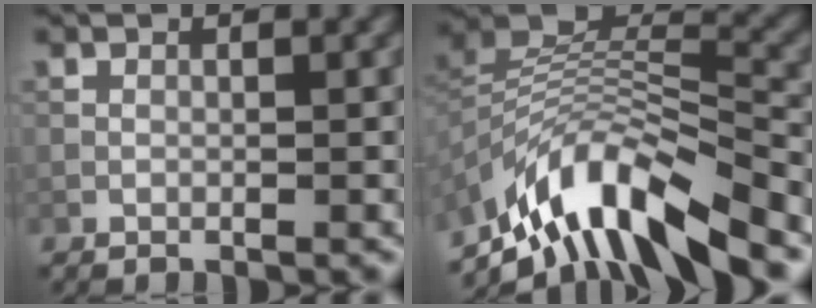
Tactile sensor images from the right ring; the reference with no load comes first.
{"total": 10.2, "force": [-7.0, 3.6, 6.5], "torque": [-0.112, 0.007, -0.131]}